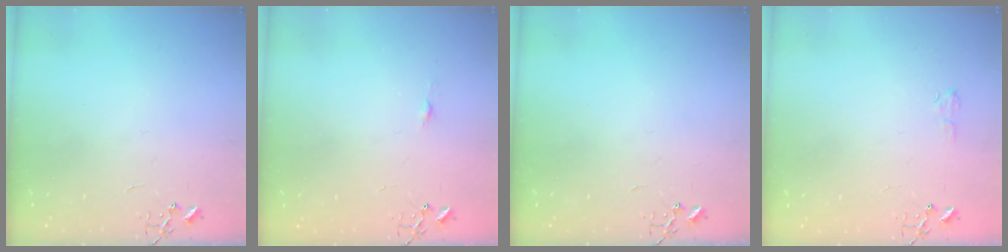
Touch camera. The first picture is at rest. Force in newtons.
{"total": 3.3, "press": 3.3, "slide": 0.4}
{"total": 0.0}
{"total": 5.4, "press": 5.4, "slide": 0.6}